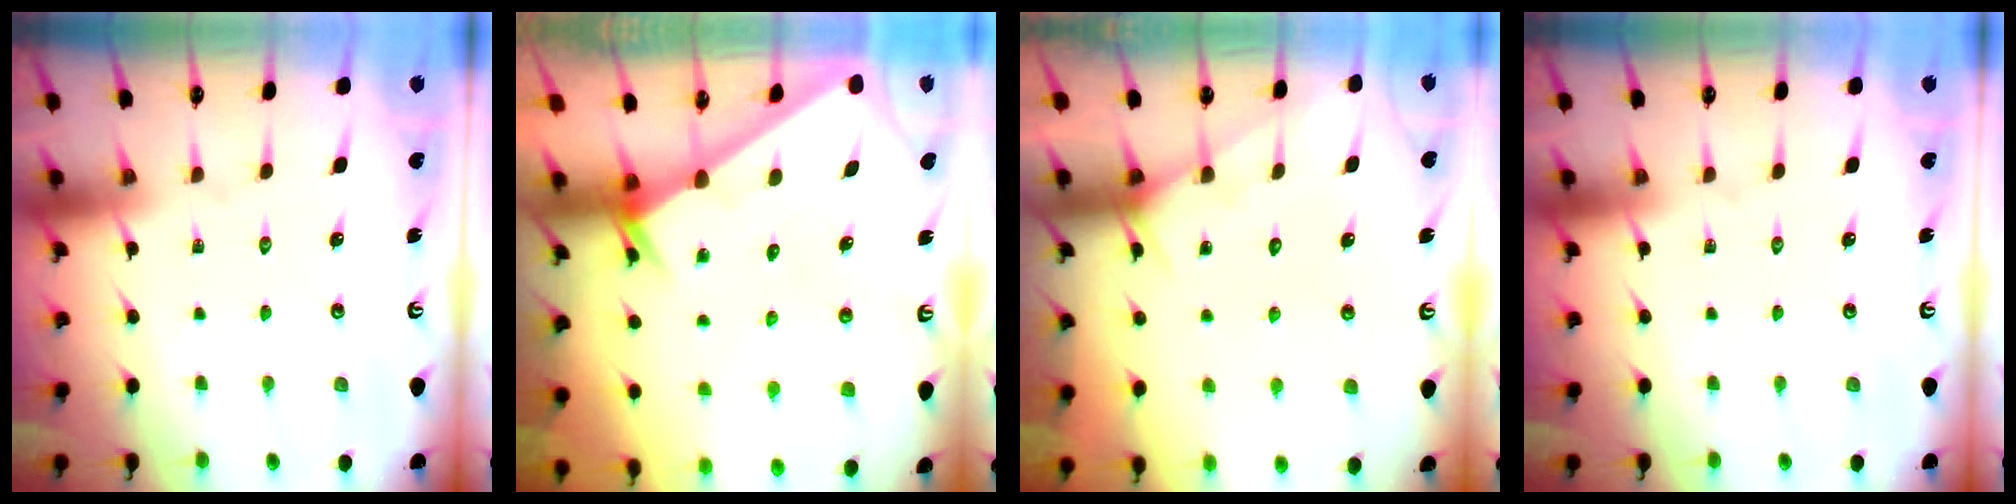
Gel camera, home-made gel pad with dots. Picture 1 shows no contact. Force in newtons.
{"total": 2.7, "press": 2.7, "slide": 0.0}
{"total": 5.8, "press": 5.8, "slide": 0.5}
{"total": 0.0}